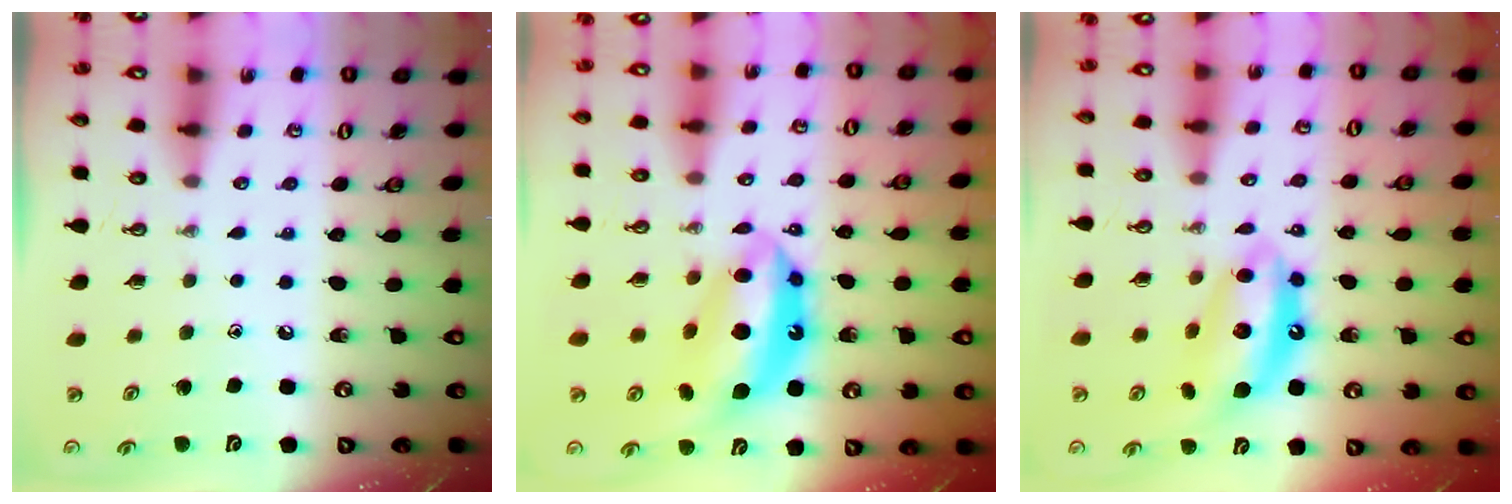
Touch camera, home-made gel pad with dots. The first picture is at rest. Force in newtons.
{"total": 14.5, "press": 14.5, "slide": 1.2}
{"total": 12.5, "press": 12.4, "slide": 1.0}